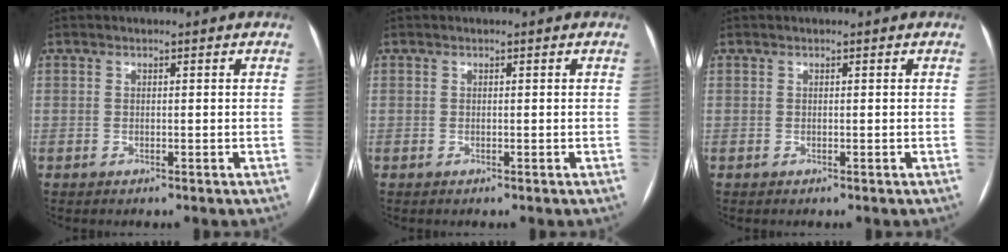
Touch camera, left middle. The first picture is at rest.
{"total": 0.0}
{"total": 0.0}